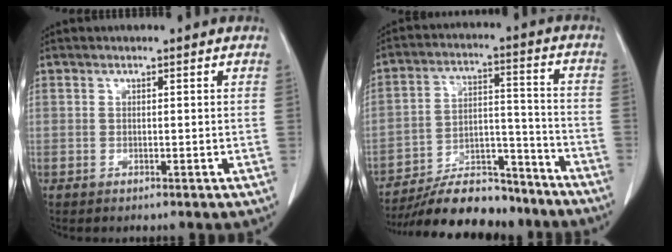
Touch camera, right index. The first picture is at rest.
{"total": 15.7, "force": [-14.1, 4.5, 5.4], "torque": [-0.079, 0.031, -0.227]}